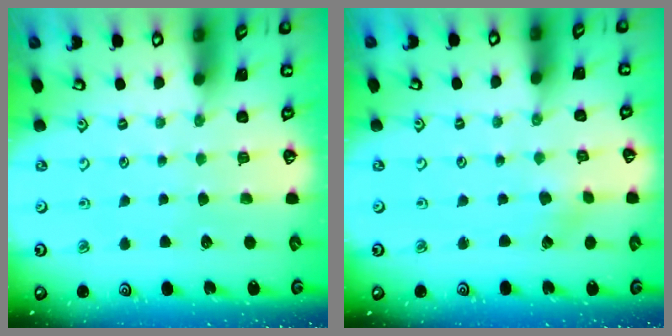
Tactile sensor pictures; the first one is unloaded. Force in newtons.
{"total": 0.5, "press": 0.5, "slide": 0.0}